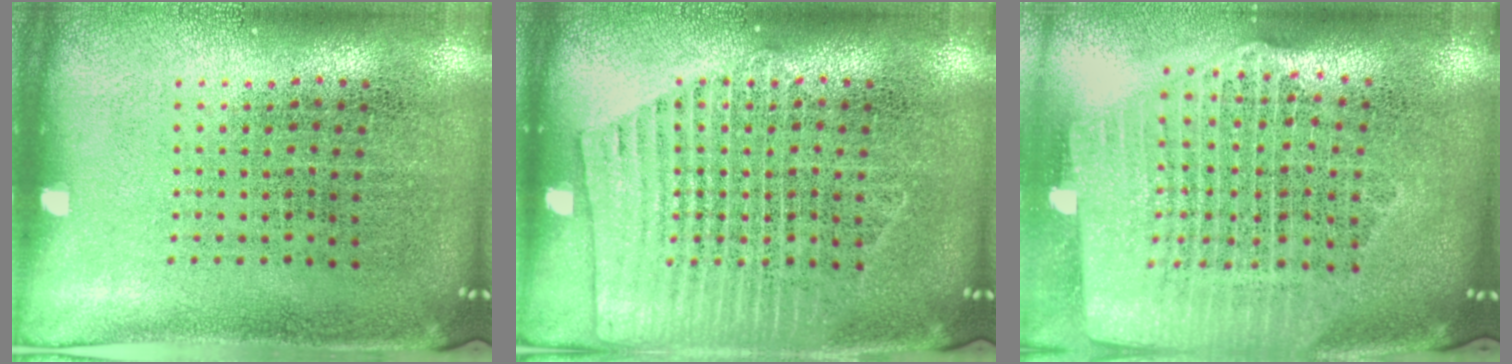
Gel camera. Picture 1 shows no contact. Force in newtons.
{"total": 2.3, "press": 2.3, "slide": 0.4}
{"total": 2.5, "press": 2.1, "slide": 1.3}